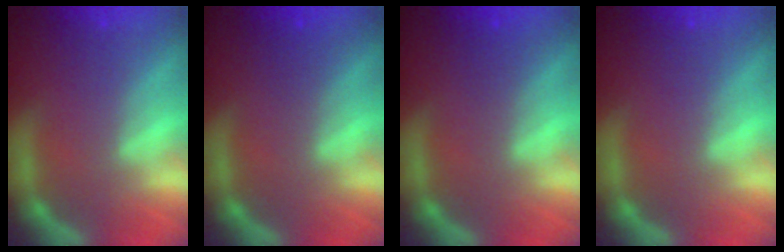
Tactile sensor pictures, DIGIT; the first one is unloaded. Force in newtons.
{"total": 0.9}
{"total": 0.9}
{"total": 0.0}